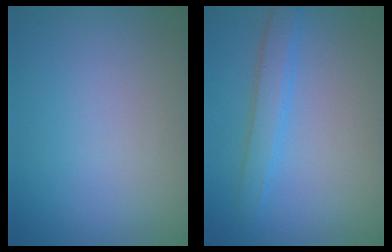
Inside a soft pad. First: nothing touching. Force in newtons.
{"total": 2.5, "press": 2.5, "slide": 0.1}